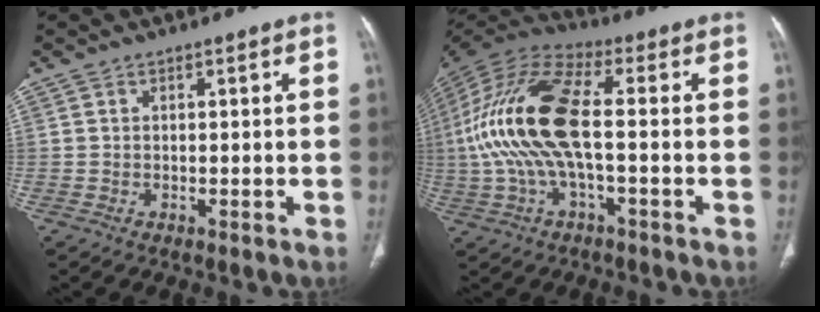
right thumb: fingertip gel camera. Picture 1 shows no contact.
{"total": 18.3, "force": [-0.8, 6.6, 17.1], "torque": [-0.376, 0.034, -0.018]}